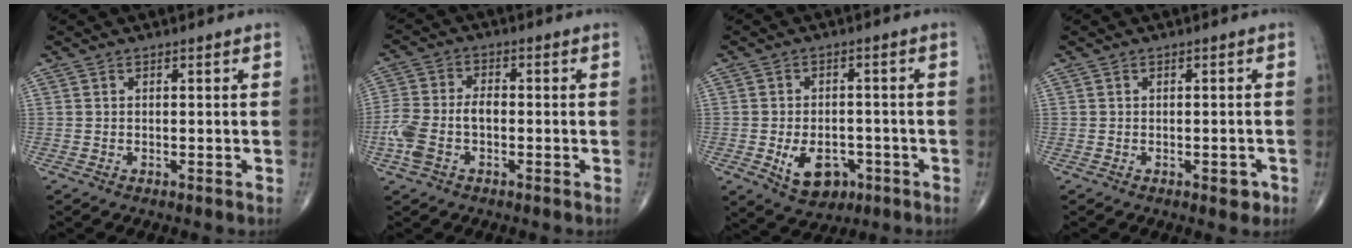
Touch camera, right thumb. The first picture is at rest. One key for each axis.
{"total": 8.7, "fx": -2.2, "fy": 5.0, "fz": 6.8, "tx": -0.165, "ty": 0.023, "tz": -0.046}
{"total": 8.2, "fx": -2.9, "fy": 5.6, "fz": 5.3, "tx": -0.064, "ty": 0.012, "tz": -0.035}
{"total": 2.2, "fx": -1.0, "fy": 1.2, "fz": 1.5, "tx": -0.006, "ty": 0.003, "tz": -0.011}